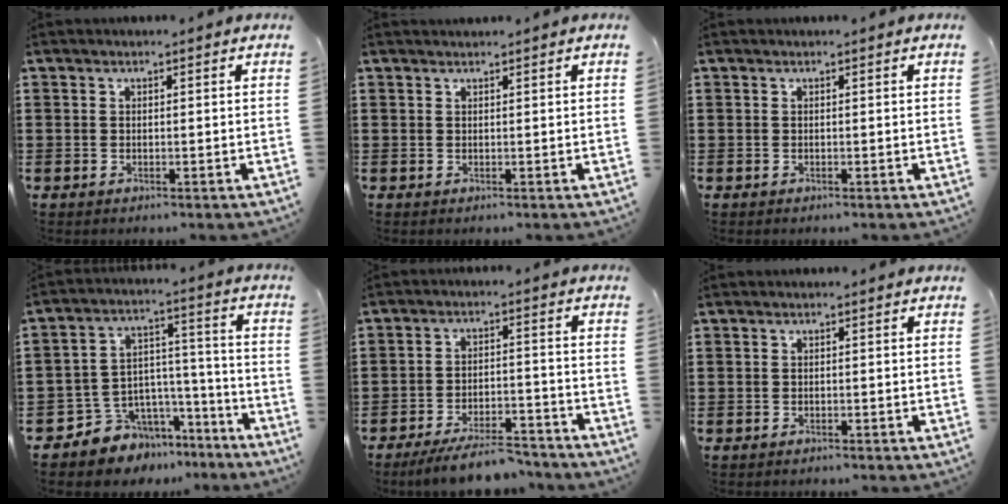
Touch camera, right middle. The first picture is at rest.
{"total": 0.6, "force": [0.6, -0.1, -0.1], "torque": [-0.001, -0.003, 0.013]}
{"total": 0.0}
{"total": 6.3, "force": [-4.9, 3.9, -0.6], "torque": [-0.007, 0.005, -0.091]}
{"total": 7.1, "force": [-6.4, 1.0, 3.0], "torque": [-0.052, 0.004, -0.118]}
{"total": 0.5, "force": [-0.5, 0.0, 0.0], "torque": [-0.001, -0.001, -0.011]}